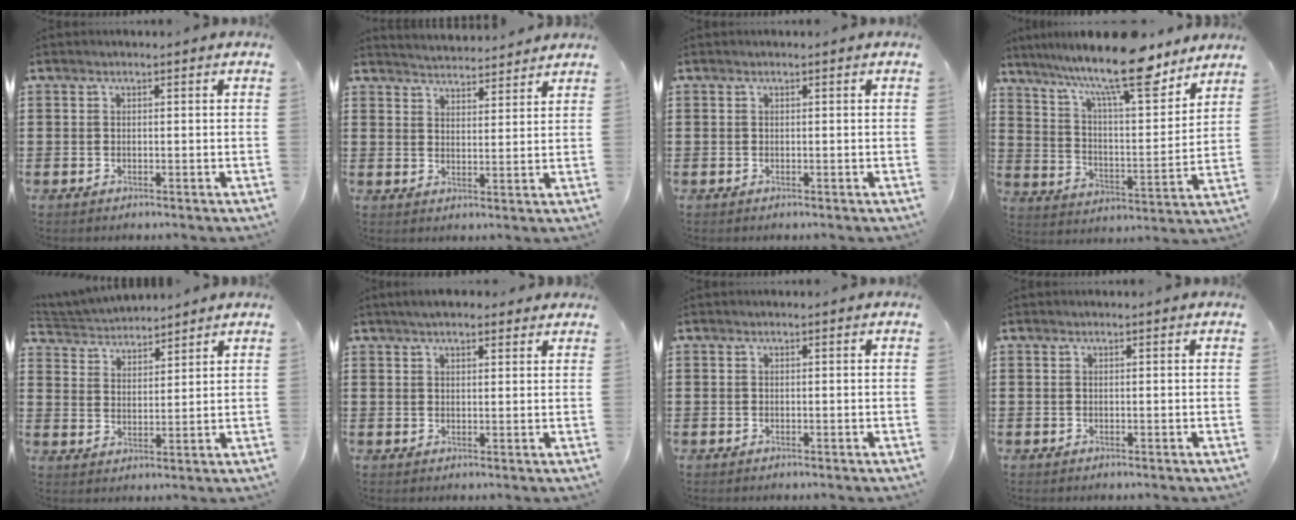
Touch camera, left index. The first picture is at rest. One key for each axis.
{"total": 3.5, "fx": 3.5, "fy": -0.2, "fz": -0.2, "tx": -0.009, "ty": -0.018, "tz": 0.063}
{"total": 0.0}
{"total": 14.4, "fx": 11.1, "fy": 2.5, "fz": 8.7, "tx": -0.168, "ty": -0.056, "tz": 0.185}
{"total": 3.6, "fx": 3.5, "fy": 0.7, "fz": -0.2, "tx": -0.013, "ty": -0.014, "tz": 0.062}
{"total": 3.4, "fx": 2.8, "fy": 1.0, "fz": 1.7, "tx": -0.039, "ty": 0.005, "tz": 0.051}
{"total": 0.0}
{"total": 0.0}